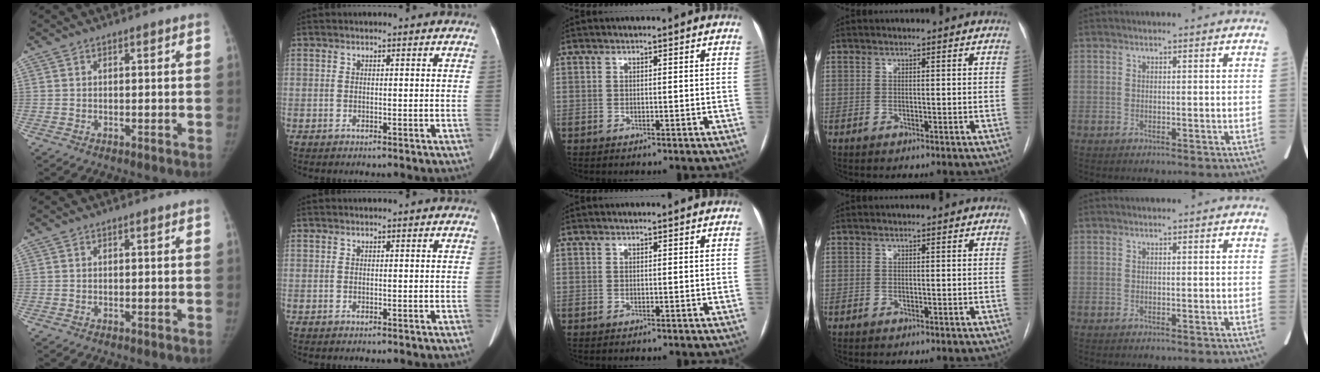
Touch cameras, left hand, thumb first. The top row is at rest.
{}